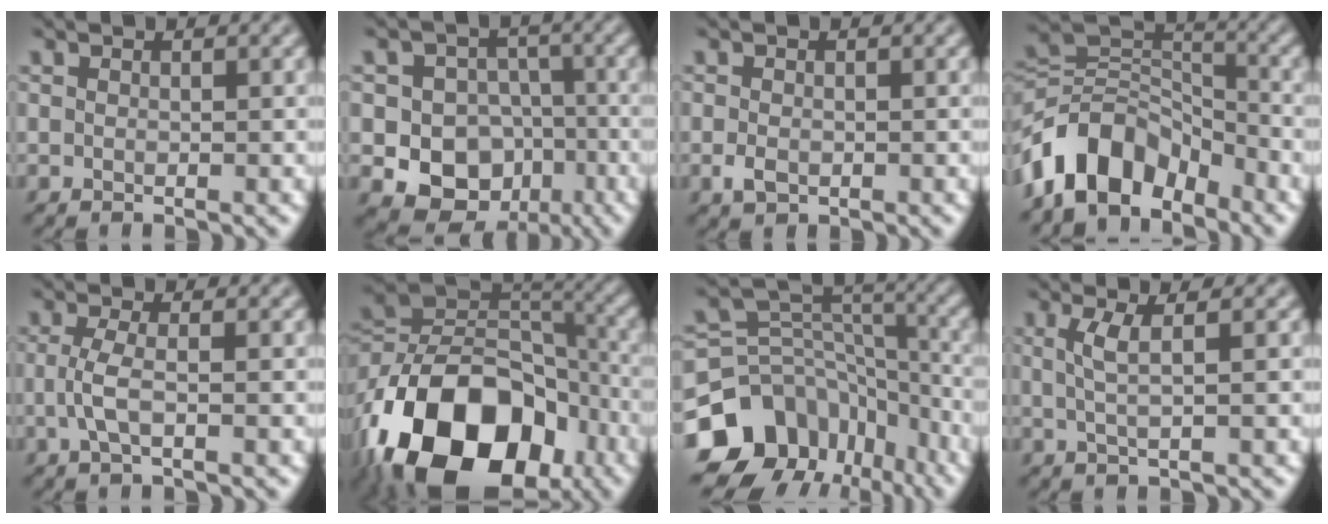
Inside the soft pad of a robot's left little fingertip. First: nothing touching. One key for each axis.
{"total": 10.6, "fx": -4.0, "fy": 9.1, "fz": 3.6, "tx": -0.046, "ty": -0.004, "tz": -0.078}
{"total": 1.6, "fx": -0.6, "fy": 1.1, "fz": 1.0, "tx": -0.023, "ty": -0.001, "tz": -0.013}
{"total": 8.7, "fx": -5.7, "fy": 4.9, "fz": 4.4, "tx": -0.066, "ty": 0.012, "tz": -0.119}
{"total": 2.3, "fx": -0.6, "fy": 0.5, "fz": 2.1, "tx": -0.054, "ty": 0.001, "tz": -0.014}
{"total": 19.9, "fx": -10.7, "fy": 12.6, "fz": 11.1, "tx": -0.203, "ty": -0.005, "tz": -0.176}
{"total": 15.1, "fx": -9.1, "fy": 11.1, "fz": 4.7, "tx": -0.132, "ty": 0.004, "tz": -0.125}
{"total": 2.2, "fx": 0.4, "fy": 0.3, "fz": 2.2, "tx": -0.046, "ty": 0.002, "tz": 0.007}